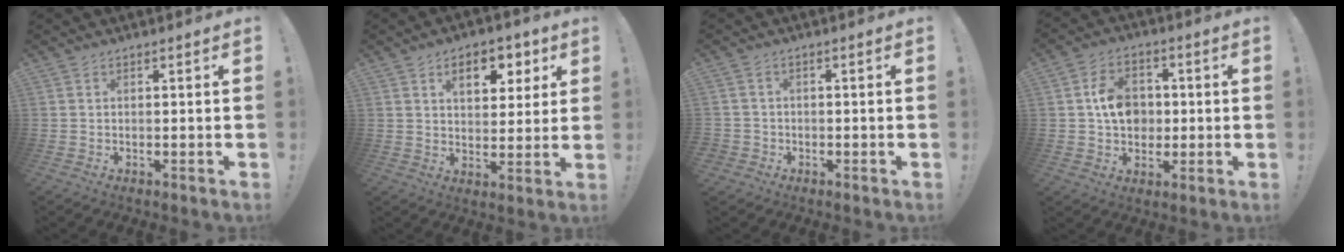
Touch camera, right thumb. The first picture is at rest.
{"total": 9.6, "force": [4.4, 5.8, 6.2], "torque": [-0.081, -0.012, 0.074]}
{"total": 2.6, "force": [-0.9, 2.3, 0.8], "torque": [-0.012, 0.005, -0.015]}
{"total": 10.8, "force": [0.7, 8.9, 6.1], "torque": [-0.093, 0.013, 0.021]}